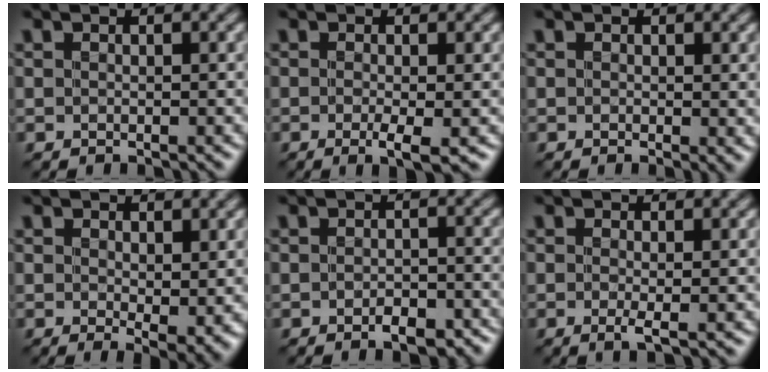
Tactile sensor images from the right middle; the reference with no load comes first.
{"total": 2.1, "force": [-0.7, 0.2, 2.0], "torque": [-0.034, -0.009, -0.011]}
{"total": 1.0, "force": [0.3, 0.2, 0.9], "torque": [-0.010, -0.002, 0.004]}
{"total": 2.9, "force": [0.8, 0.9, 2.7], "torque": [-0.041, -0.010, 0.017]}
{"total": 2.4, "force": [-1.5, 1.0, 1.5], "torque": [-0.025, -0.004, -0.023]}
{"total": 1.3, "force": [-0.3, 0.0, 1.2], "torque": [-0.023, -0.006, -0.008]}